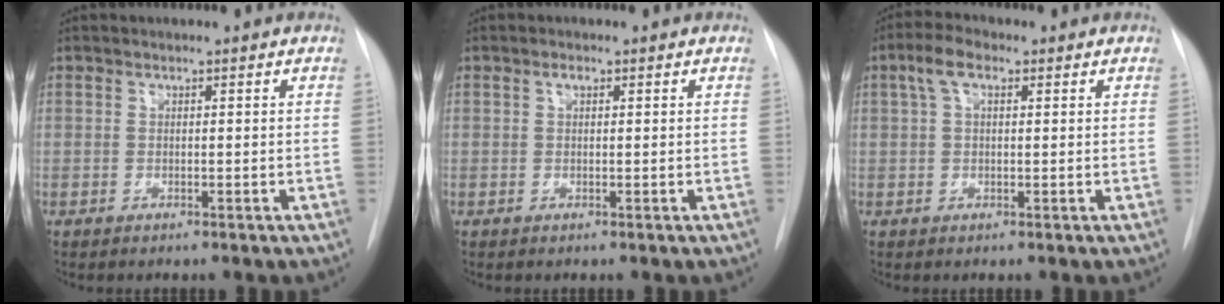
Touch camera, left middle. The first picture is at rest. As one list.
[{"total": 0.9, "force": [0.4, 0.4, 0.7], "torque": [-0.014, 0.005, 0.005]}, {"total": 4.2, "force": [1.7, 1.9, 3.4], "torque": [-0.075, 0.024, 0.033]}]